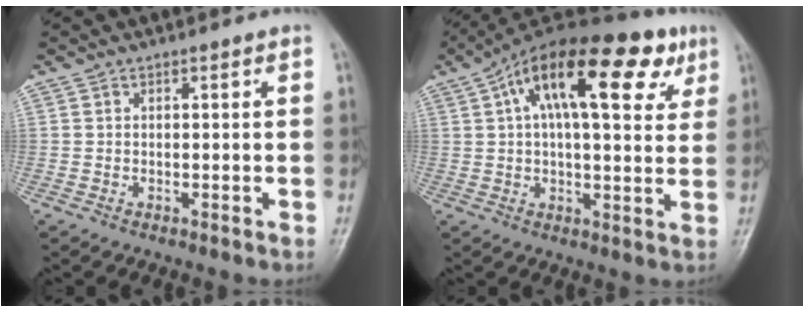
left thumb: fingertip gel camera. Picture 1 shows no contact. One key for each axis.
{"total": 23.1, "fx": 9.5, "fy": 9.9, "fz": 18.5, "tx": -0.265, "ty": 0.023, "tz": 0.139}